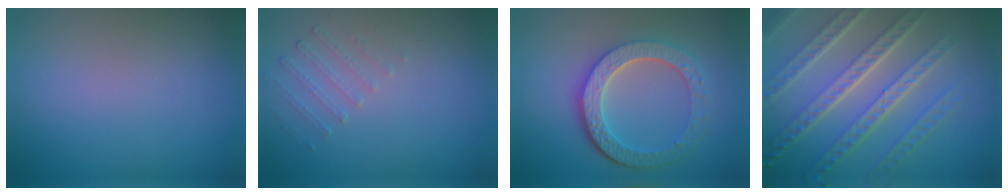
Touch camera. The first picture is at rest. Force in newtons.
{"total": 1.3, "press": 0.9, "slide": 1.0}
{"total": 5.8, "press": 4.4, "slide": 3.8}
{"total": 8.0, "press": 5.6, "slide": 5.8}